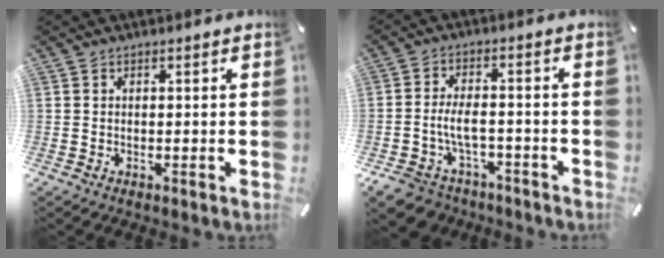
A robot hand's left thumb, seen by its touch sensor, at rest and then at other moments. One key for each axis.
{"total": 8.1, "fx": -3.4, "fy": 5.3, "fz": 5.1, "tx": -0.116, "ty": 0.012, "tz": -0.061}